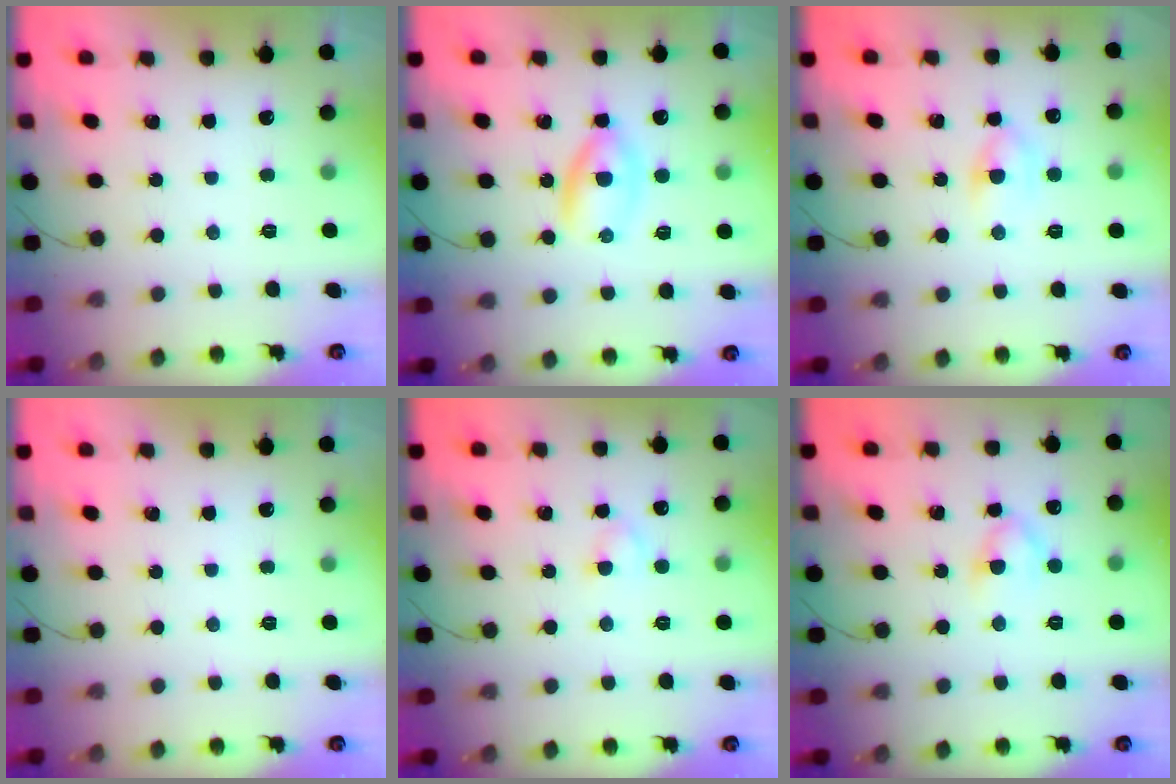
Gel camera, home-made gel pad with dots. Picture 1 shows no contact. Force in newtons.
{"total": 3.0, "press": 2.9, "slide": 0.9}
{"total": 5.2, "press": 4.9, "slide": 1.7}
{"total": 0.0}
{"total": 2.7, "press": 2.5, "slide": 1.2}
{"total": 3.9, "press": 3.7, "slide": 1.2}